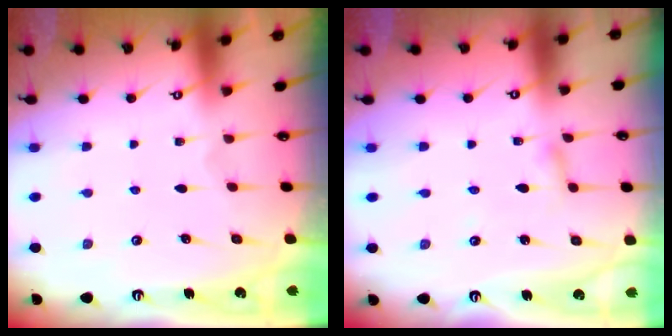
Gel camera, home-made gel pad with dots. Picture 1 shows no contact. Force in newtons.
{"total": 2.0, "press": 2.0, "slide": 0.2}